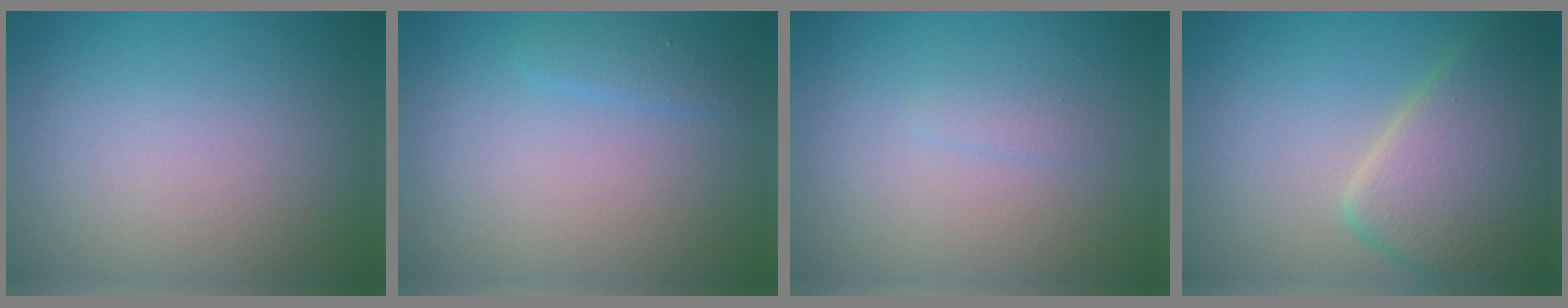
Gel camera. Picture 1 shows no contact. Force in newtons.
{"total": 1.2, "press": 1.2, "slide": 0.1}
{"total": 0.7, "press": 0.7, "slide": 0.0}
{"total": 7.6, "press": 7.6, "slide": 0.3}